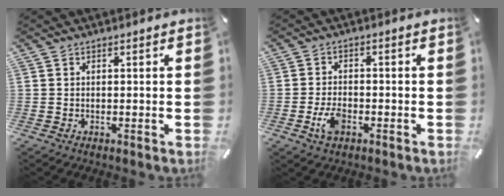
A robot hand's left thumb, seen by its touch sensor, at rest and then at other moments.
{"total": 5.1, "force": [-2.1, 3.0, 3.5], "torque": [-0.083, 0.003, -0.042]}